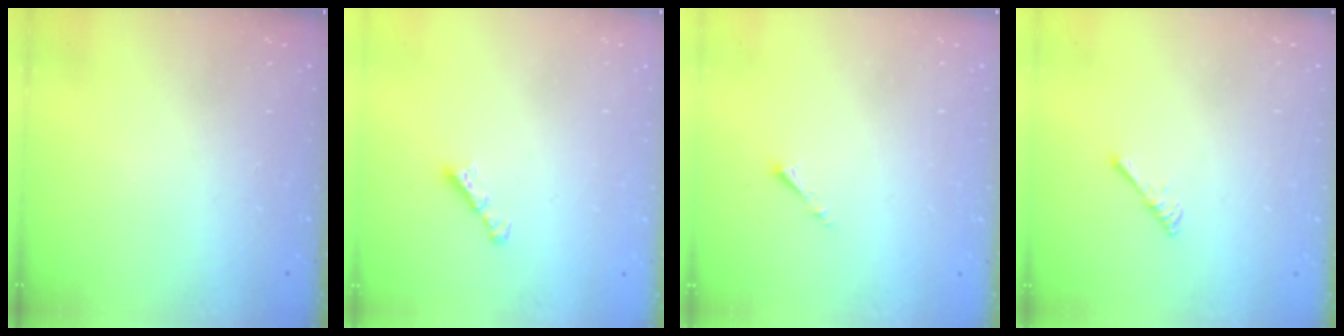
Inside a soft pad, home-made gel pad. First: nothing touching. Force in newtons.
{"total": 1.7, "press": 1.6, "slide": 0.5}
{"total": 1.1, "press": 1.0, "slide": 0.3}
{"total": 2.5, "press": 2.5, "slide": 0.4}